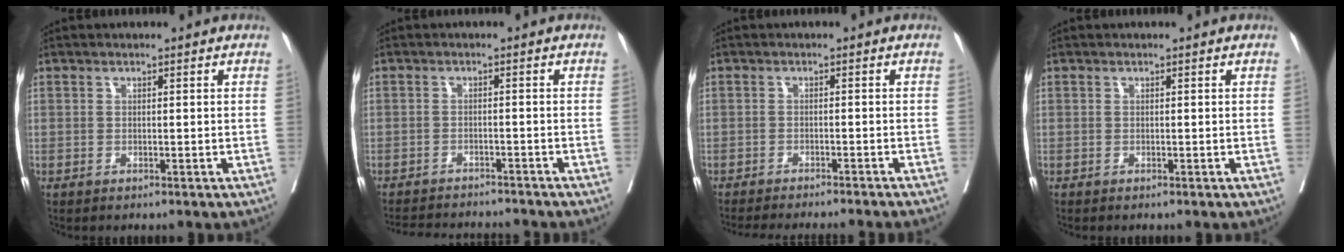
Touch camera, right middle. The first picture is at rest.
{"total": 9.6, "force": [-9.3, 0.5, 2.4], "torque": [-0.029, -0.001, -0.133]}
{"total": 12.8, "force": [-11.7, -0.2, 5.1], "torque": [-0.055, -0.027, -0.155]}
{"total": 0.0}